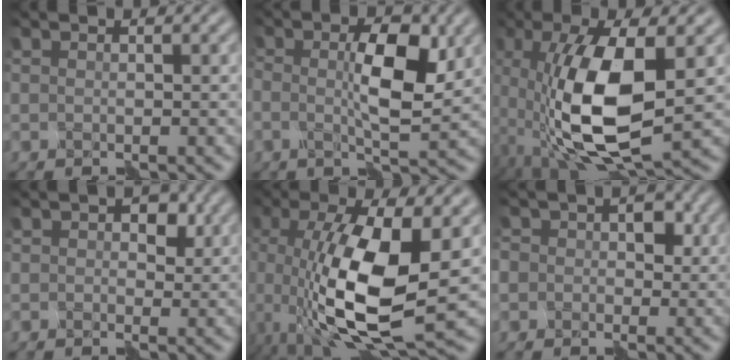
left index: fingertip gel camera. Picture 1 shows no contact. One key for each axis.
{"total": 5.2, "fx": 0.5, "fy": 1.4, "fz": 5.0, "tx": -0.097, "ty": 0.003, "tz": 0.007}
{"total": 10.3, "fx": -0.6, "fy": 4.0, "fz": 9.5, "tx": -0.206, "ty": -0.008, "tz": -0.001}
{"total": 3.1, "fx": 0.5, "fy": 2.3, "fz": 1.9, "tx": -0.014, "ty": 0.008, "tz": 0.004}
{"total": 11.4, "fx": -1.0, "fy": 3.9, "fz": 10.6, "tx": -0.220, "ty": -0.013, "tz": -0.011}
{"total": 4.2, "fx": 0.1, "fy": 3.8, "fz": 1.8, "tx": -0.023, "ty": 0.024, "tz": -0.018}